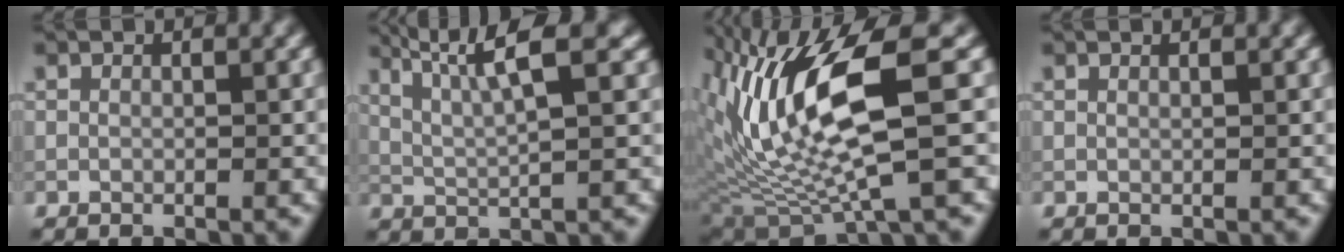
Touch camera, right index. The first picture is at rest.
{"total": 5.9, "force": [2.9, 1.3, 4.9], "torque": [-0.088, 0.014, 0.050]}
{"total": 11.3, "force": [2.8, 2.9, 10.6], "torque": [-0.202, -0.004, 0.061]}
{"total": 0.6, "force": [0.5, 0.1, 0.3], "torque": [-0.005, -0.002, 0.001]}